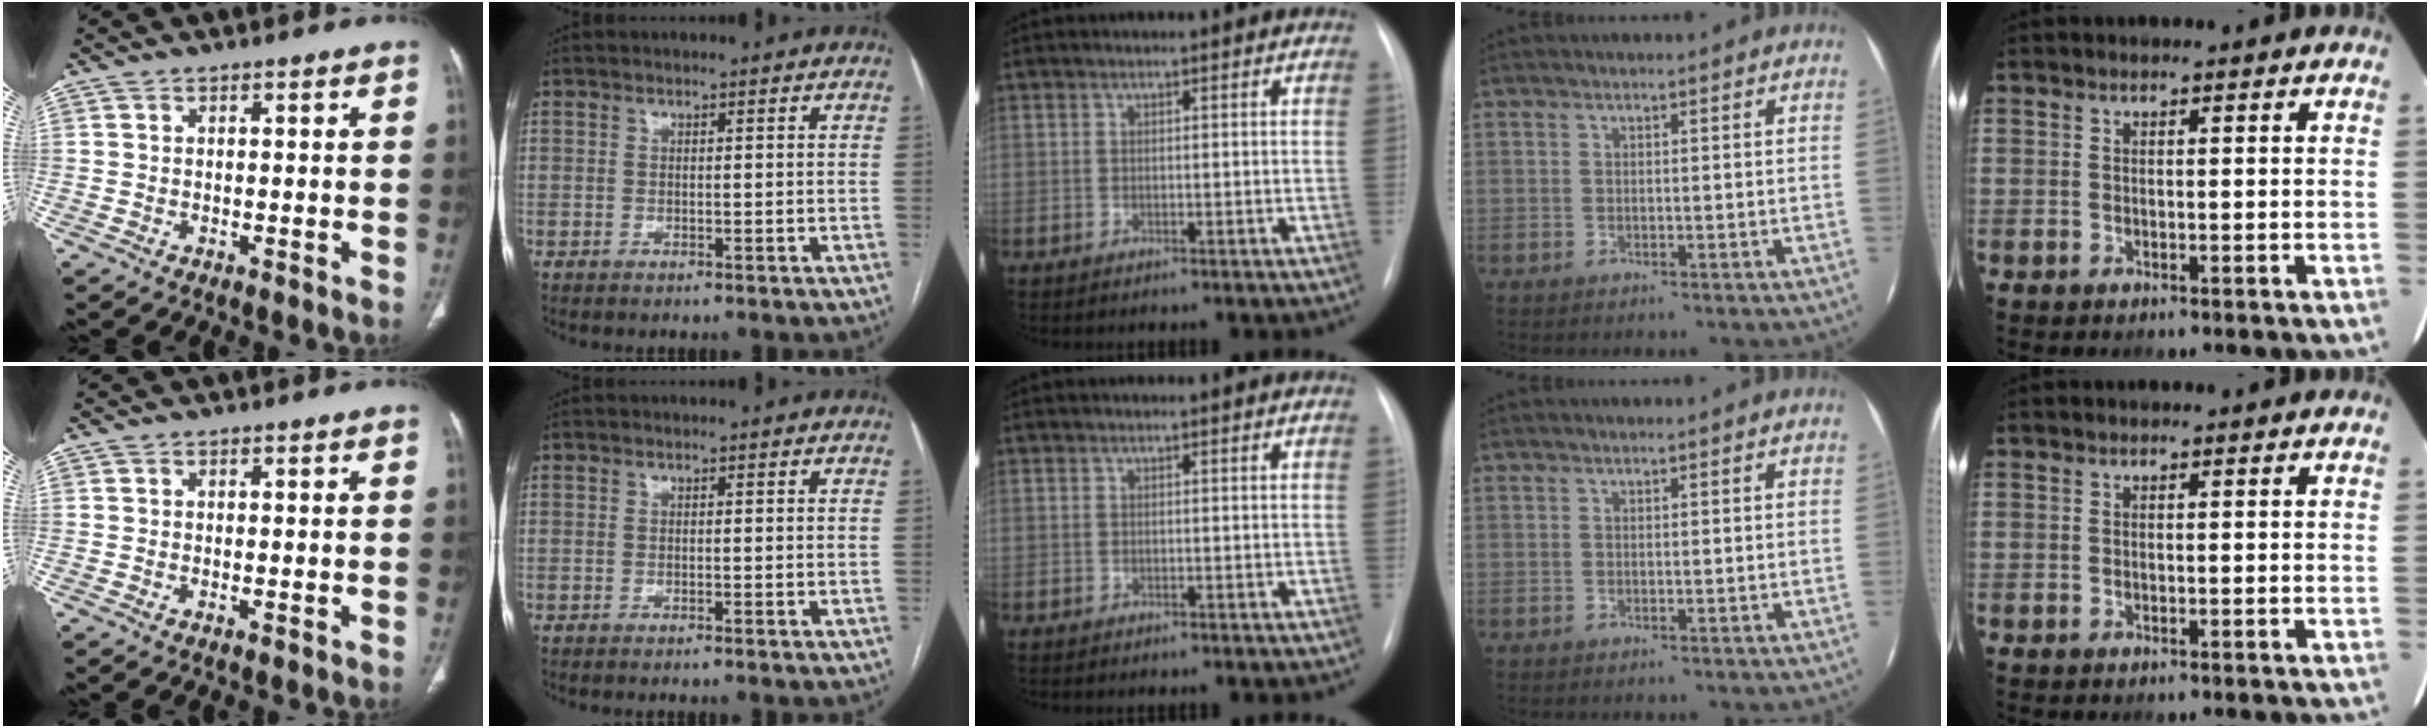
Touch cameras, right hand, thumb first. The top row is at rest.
{"thumb": {"total": 0.6, "force": [-0.1, 0.2, 0.5], "torque": [-0.013, -0.003, -0.004]}, "index": {"total": 0.8, "force": [-0.6, -0.3, 0.4], "torque": [-0.004, 0.002, -0.012]}}